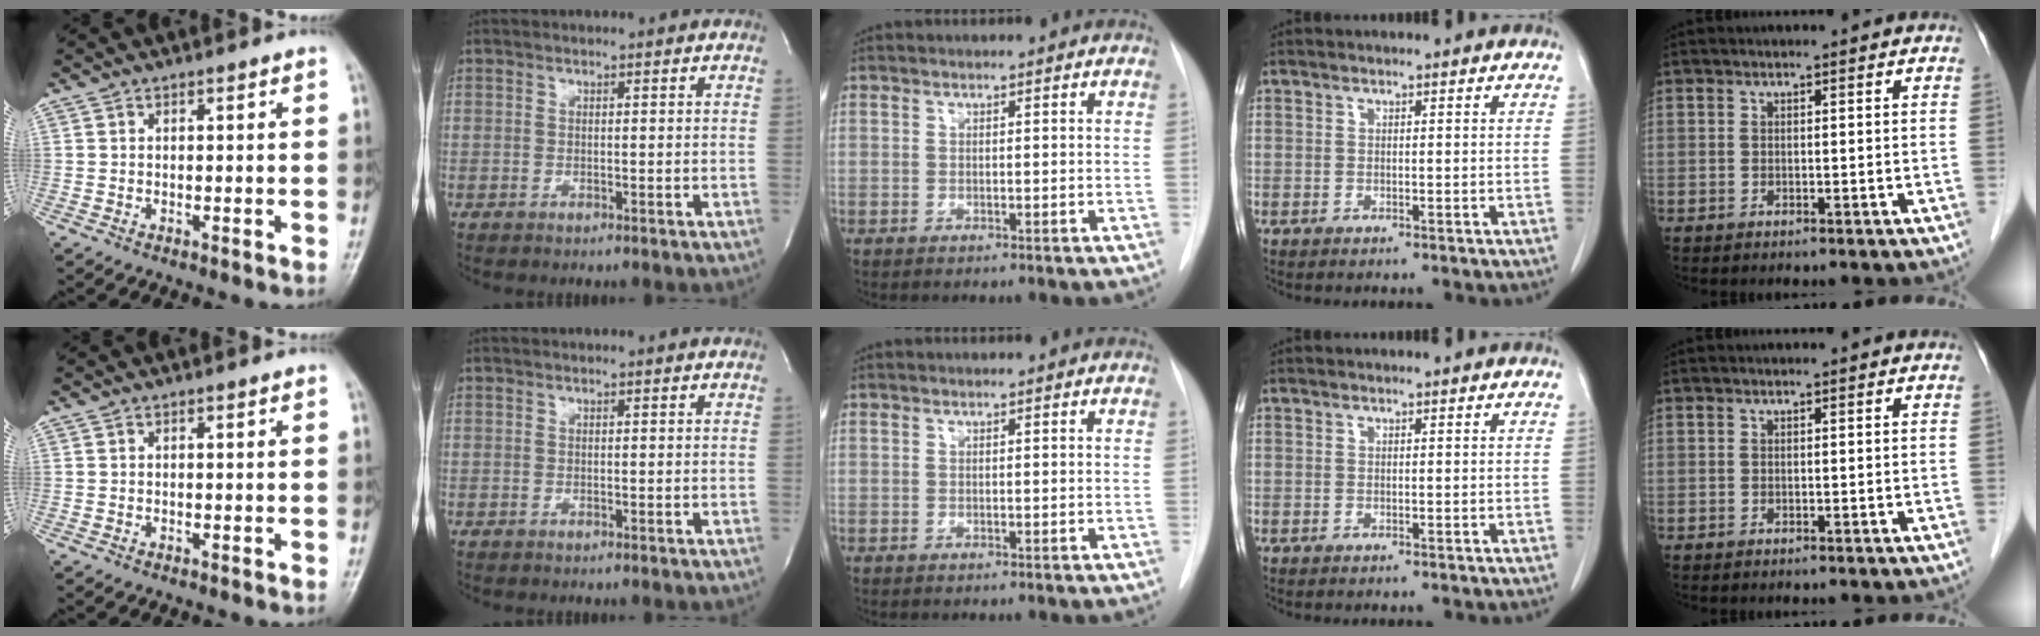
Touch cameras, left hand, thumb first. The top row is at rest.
{}